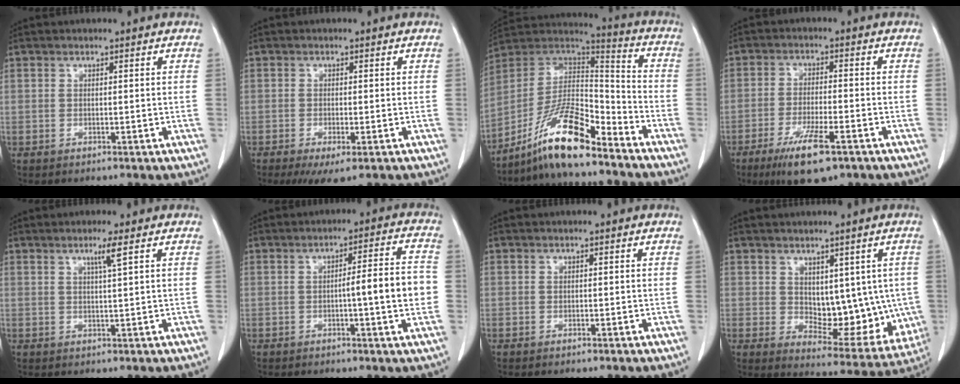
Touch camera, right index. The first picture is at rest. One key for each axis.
{"total": 4.5, "fx": -2.7, "fy": 1.0, "fz": 3.4, "tx": -0.050, "ty": -0.013, "tz": -0.040}
{"total": 14.2, "fx": -10.3, "fy": 2.5, "fz": 9.5, "tx": -0.171, "ty": 0.022, "tz": -0.185}
{"total": 8.9, "fx": -5.2, "fy": 1.5, "fz": 7.0, "tx": -0.128, "ty": -0.019, "tz": -0.085}
{"total": 2.4, "fx": 1.2, "fy": -0.7, "fz": 2.0, "tx": -0.039, "ty": -0.004, "tz": 0.025}
{"total": 7.9, "fx": -1.1, "fy": 0.1, "fz": 7.9, "tx": -0.107, "ty": 0.012, "tz": -0.016}
{"total": 0.0}
{"total": 11.6, "fx": 1.0, "fy": 6.5, "fz": 9.6, "tx": -0.110, "ty": -0.005, "tz": 0.036}